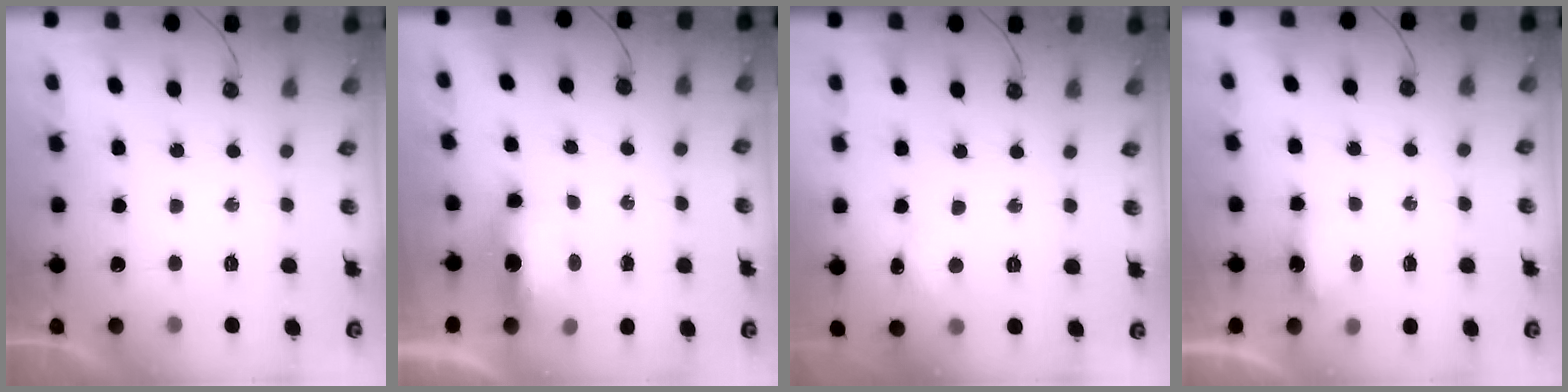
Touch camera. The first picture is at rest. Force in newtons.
{"total": 15.7, "press": 8.7, "slide": 13.1}
{"total": 3.4, "press": 2.9, "slide": 1.7}
{"total": 6.0, "press": 3.6, "slide": 4.9}